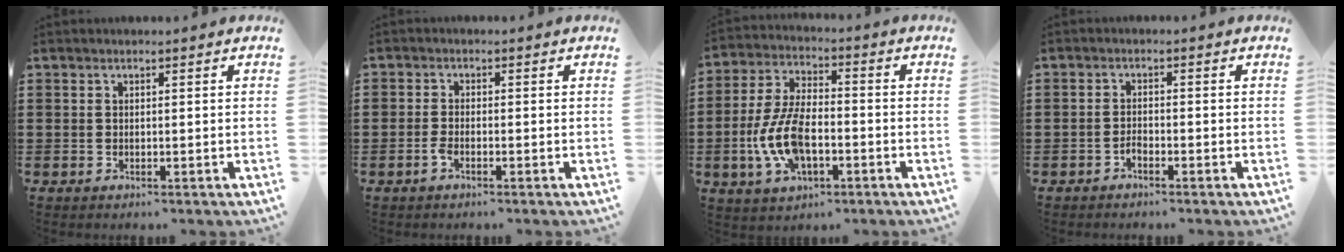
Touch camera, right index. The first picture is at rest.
{"total": 1.7, "force": [-1.0, 0.6, 1.2], "torque": [-0.039, -0.006, -0.023]}
{"total": 10.2, "force": [-2.6, 5.2, 8.4], "torque": [-0.203, -0.004, -0.054]}
{"total": 1.3, "force": [-1.0, 0.5, 0.6], "torque": [-0.015, -0.003, -0.020]}